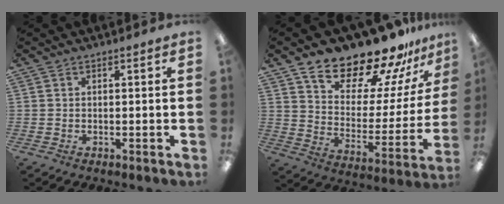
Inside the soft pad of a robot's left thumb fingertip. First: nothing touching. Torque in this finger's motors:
{"motor_torque": [0.51, 0.70, 1.48, -1.29, 0.09]}